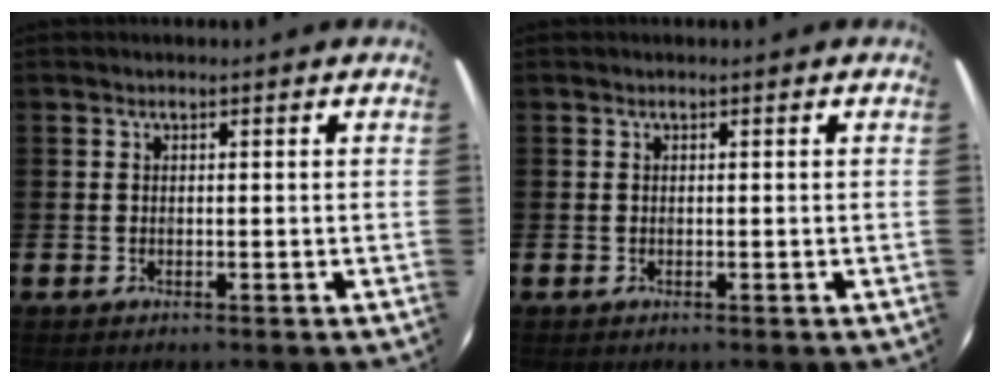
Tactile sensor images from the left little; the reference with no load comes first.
{"total": 0.0}